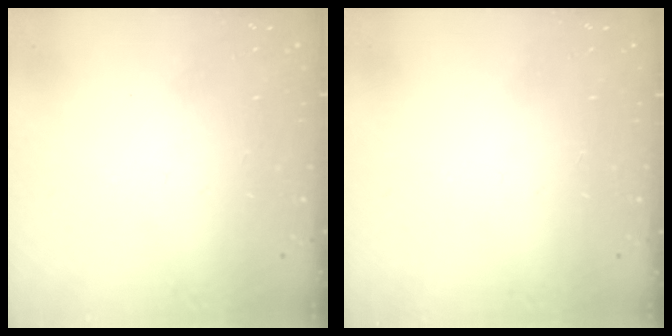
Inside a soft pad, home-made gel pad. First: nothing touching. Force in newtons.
{"total": 0.0}